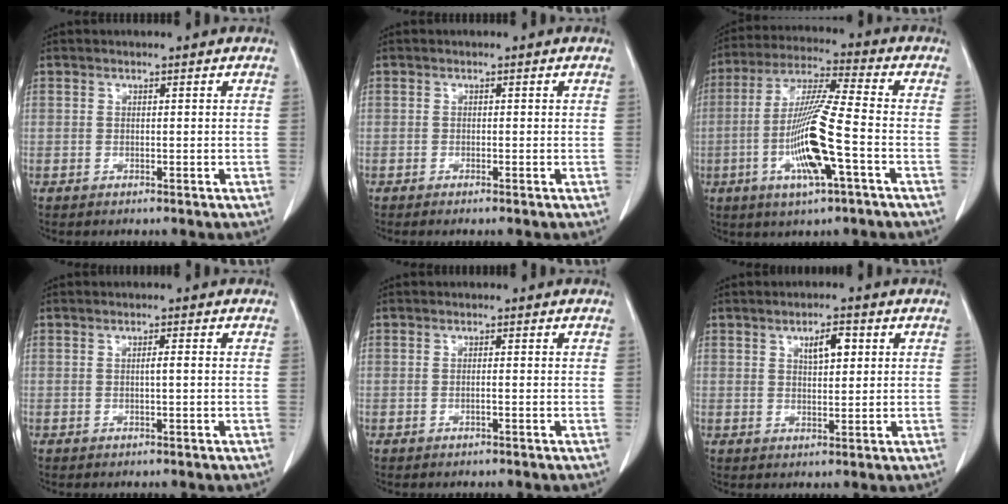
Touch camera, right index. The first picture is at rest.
{"total": 0.6, "force": [-0.4, -0.1, 0.4], "torque": [-0.008, 0.000, -0.008]}
{"total": 13.5, "force": [-3.8, 0.5, 12.9], "torque": [-0.259, -0.008, -0.075]}
{"total": 1.1, "force": [0.0, -0.1, 1.1], "torque": [-0.020, 0.001, -0.001]}
{"total": 0.6, "force": [-0.2, -0.1, 0.5], "torque": [-0.009, 0.001, -0.004]}
{"total": 3.9, "force": [1.5, 1.4, 3.3], "torque": [-0.053, 0.001, 0.025]}